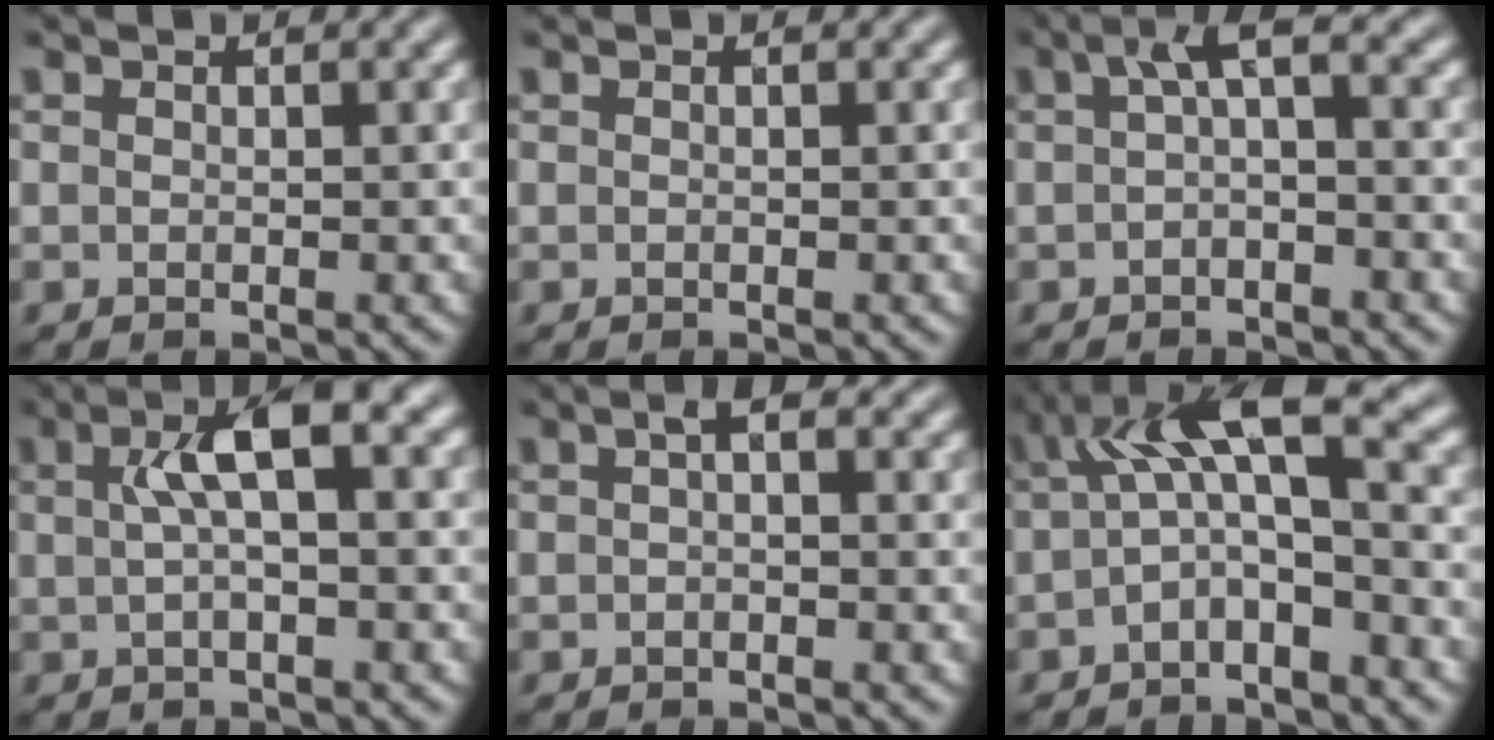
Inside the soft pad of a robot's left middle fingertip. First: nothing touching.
{"total": 0.0}
{"total": 2.4, "force": [0.2, 0.5, 2.4], "torque": [-0.041, 0.010, -0.001]}
{"total": 4.4, "force": [0.9, 1.1, 4.2], "torque": [-0.072, 0.016, 0.013]}
{"total": 1.0, "force": [0.1, 0.2, 1.0], "torque": [-0.020, 0.004, 0.002]}
{"total": 6.6, "force": [0.6, 2.2, 6.2], "torque": [-0.106, 0.019, -0.002]}